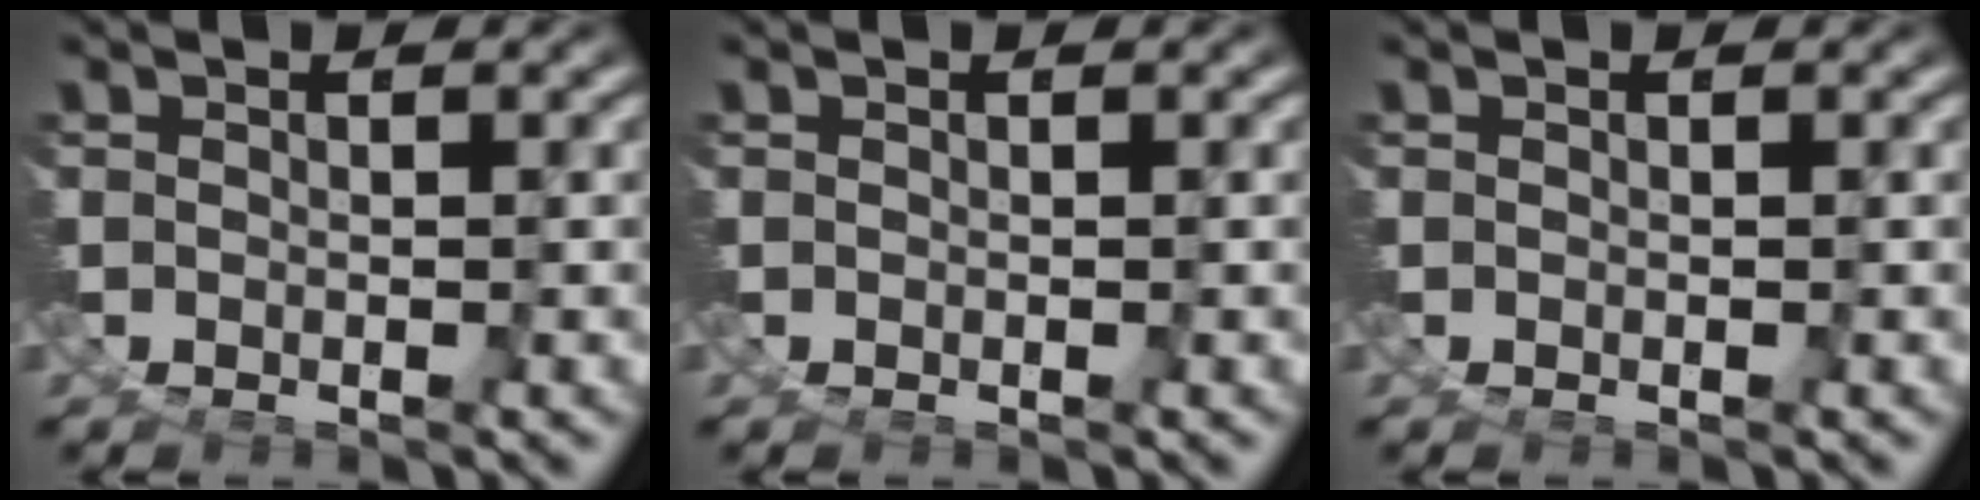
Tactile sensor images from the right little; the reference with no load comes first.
{"total": 0.0}
{"total": 0.0}